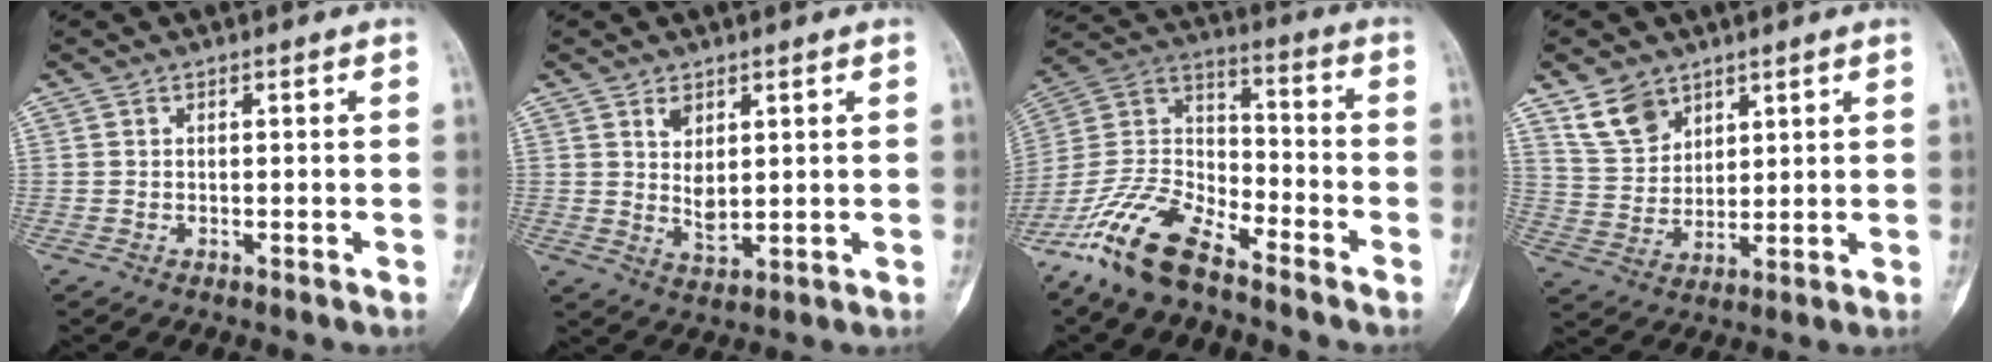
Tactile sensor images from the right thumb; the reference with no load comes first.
{"total": 4.7, "force": [1.8, 2.6, 3.5], "torque": [-0.052, -0.021, 0.039]}
{"total": 15.6, "force": [-11.4, 5.8, 8.9], "torque": [-0.171, 0.064, -0.224]}
{"total": 8.0, "force": [5.4, 5.3, 2.8], "torque": [-0.034, -0.027, 0.114]}